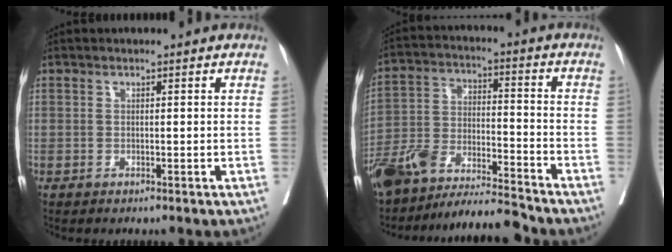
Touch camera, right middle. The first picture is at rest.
{"total": 13.7, "force": [-12.6, 0.4, 5.1], "torque": [-0.098, 0.012, -0.232]}